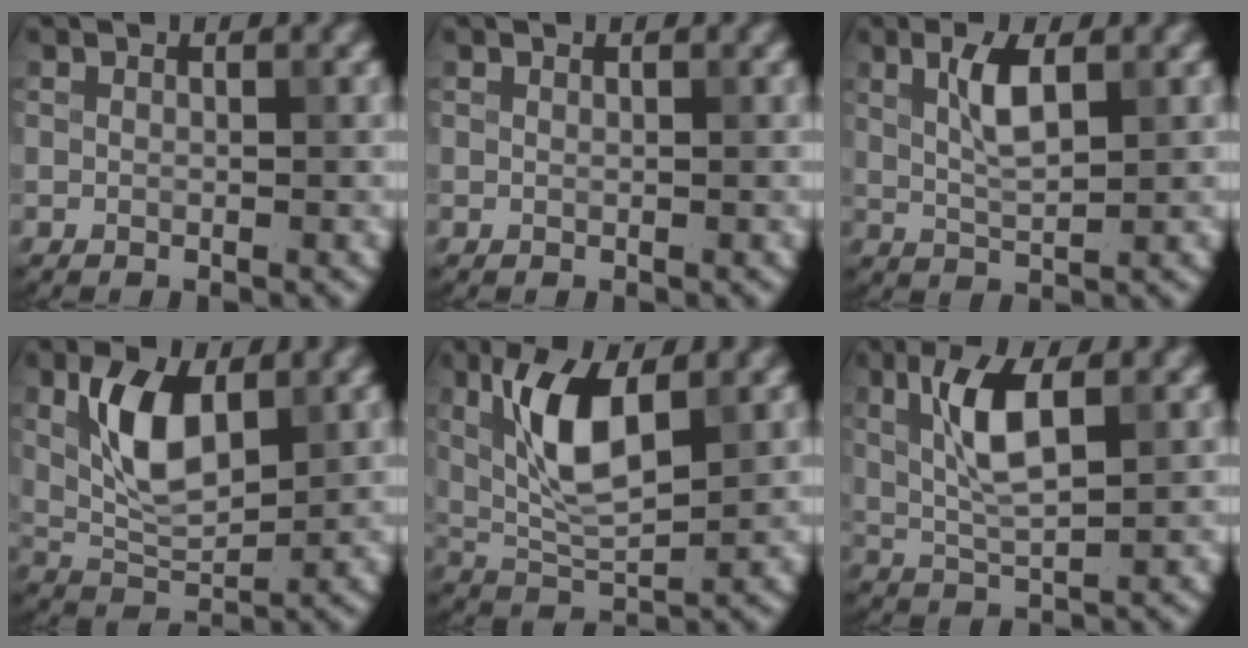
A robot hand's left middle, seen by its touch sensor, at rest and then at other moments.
{"total": 0.0}
{"total": 3.4, "force": [1.2, 1.0, 3.0], "torque": [-0.060, 0.005, 0.023]}
{"total": 6.2, "force": [1.9, 3.0, 5.1], "torque": [-0.104, 0.003, 0.037]}
{"total": 6.7, "force": [2.1, 2.5, 5.9], "torque": [-0.118, 0.000, 0.043]}
{"total": 5.2, "force": [1.5, 1.5, 4.7], "torque": [-0.100, 0.006, 0.029]}